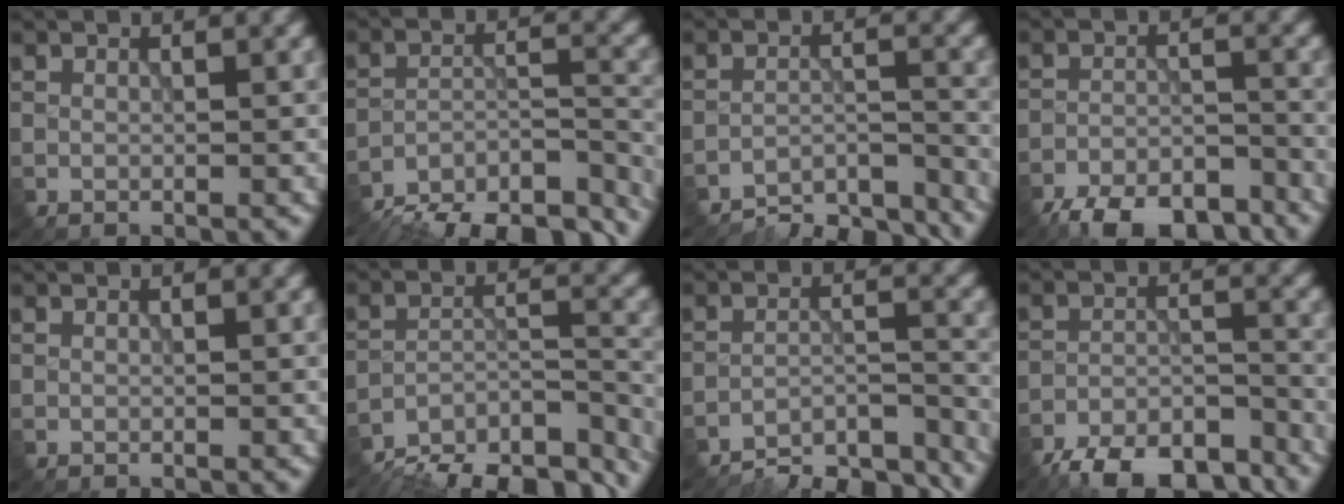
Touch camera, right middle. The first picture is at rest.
{"total": 15.1, "force": [-13.9, 4.2, 4.2], "torque": [-0.060, -0.002, -0.181]}
{"total": 7.6, "force": [-7.2, 1.4, 1.9], "torque": [-0.025, -0.001, -0.113]}
{"total": 8.3, "force": [-7.1, 2.7, 3.5], "torque": [-0.054, -0.008, -0.120]}
{"total": 0.0}
{"total": 13.5, "force": [-12.3, 3.7, 4.1], "torque": [-0.058, 0.001, -0.165]}
{"total": 9.6, "force": [-9.1, 1.9, 2.4], "torque": [-0.028, 0.000, -0.130]}
{"total": 9.6, "force": [-8.2, 3.0, 3.8], "torque": [-0.061, -0.009, -0.137]}